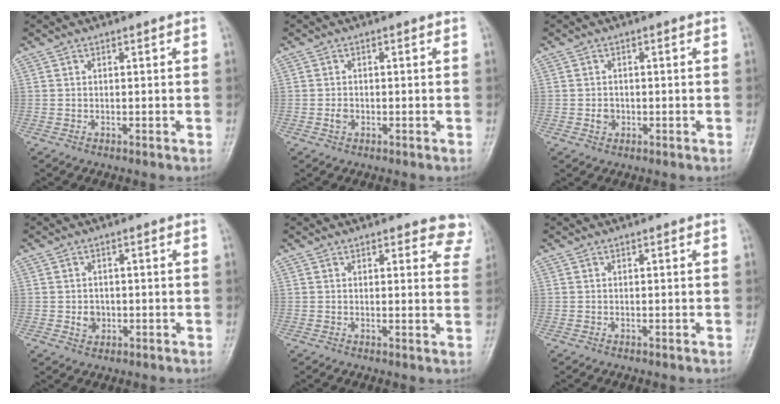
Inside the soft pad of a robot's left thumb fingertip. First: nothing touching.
{"total": 1.5, "force": [-0.4, 1.2, 0.8], "torque": [-0.012, 0.002, -0.010]}
{"total": 1.9, "force": [-0.5, 1.7, 0.8], "torque": [-0.006, 0.004, -0.008]}
{"total": 2.7, "force": [-0.5, 2.3, 1.3], "torque": [-0.009, 0.003, -0.004]}
{"total": 6.4, "force": [5.7, 2.6, 1.5], "torque": [0.030, -0.024, 0.041]}
{"total": 0.0}